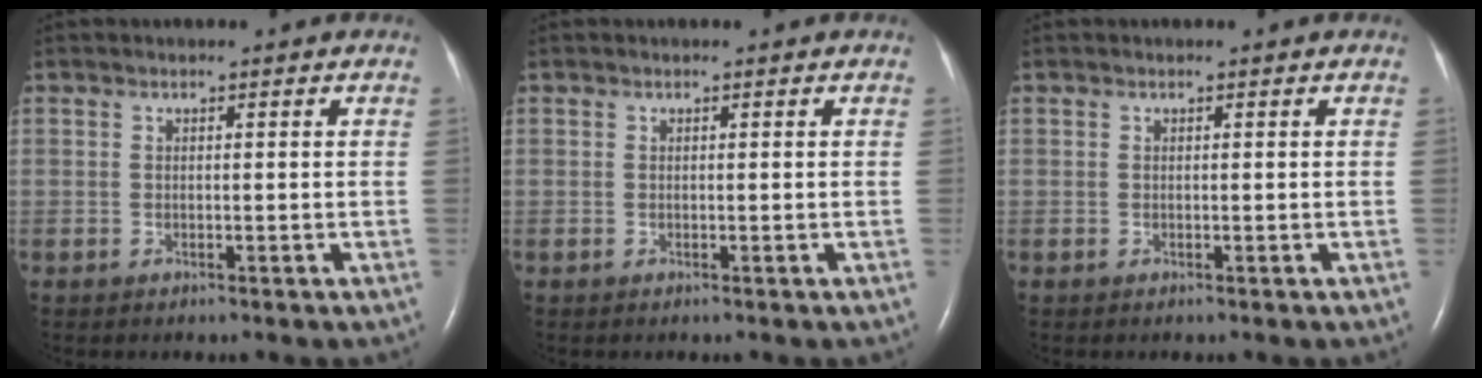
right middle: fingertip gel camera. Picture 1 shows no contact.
{"total": 0.0}
{"total": 0.0}